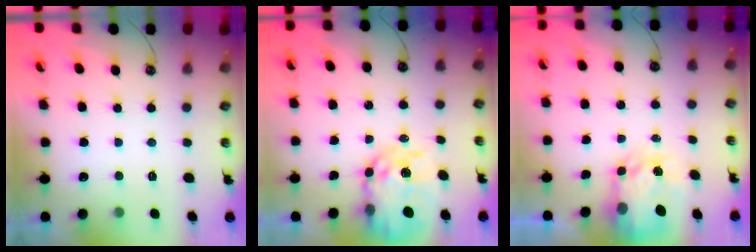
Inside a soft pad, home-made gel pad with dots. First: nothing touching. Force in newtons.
{"total": 13.3, "press": 13.2, "slide": 1.1}
{"total": 5.3, "press": 5.2, "slide": 0.7}